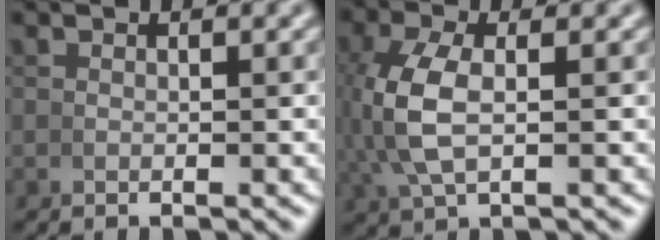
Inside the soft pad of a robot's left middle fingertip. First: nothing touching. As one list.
[{"total": 4.7, "force": [0.4, 2.1, 4.2], "torque": [-0.113, -0.002, 0.016]}]